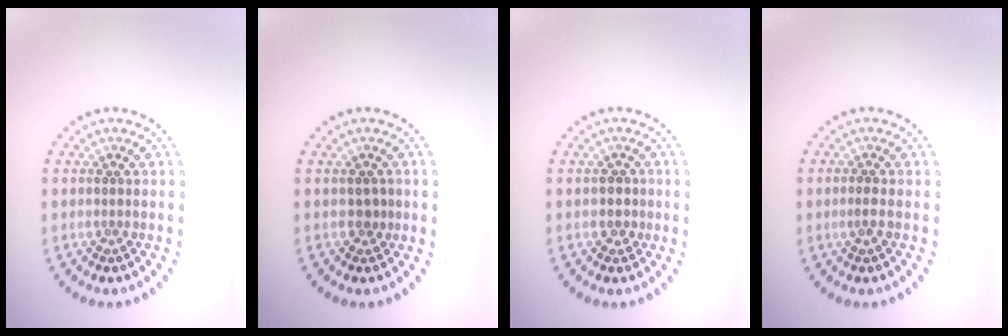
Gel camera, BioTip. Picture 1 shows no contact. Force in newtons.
{"total": 0.9, "press": 0.7, "slide": 0.5}
{"total": 1.5, "press": 1.2, "slide": 0.8}
{"total": 0.9, "press": 0.8, "slide": 0.3}